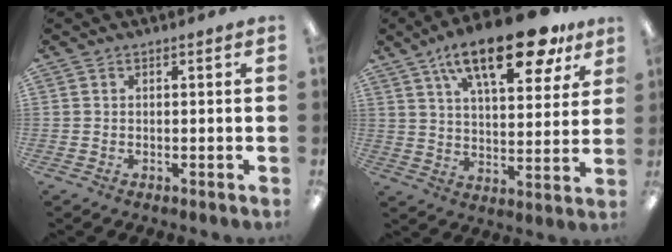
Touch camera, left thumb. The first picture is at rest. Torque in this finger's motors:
{"motor_torque": [2.10, 1.83, 1.88, -0.89, 0.14]}